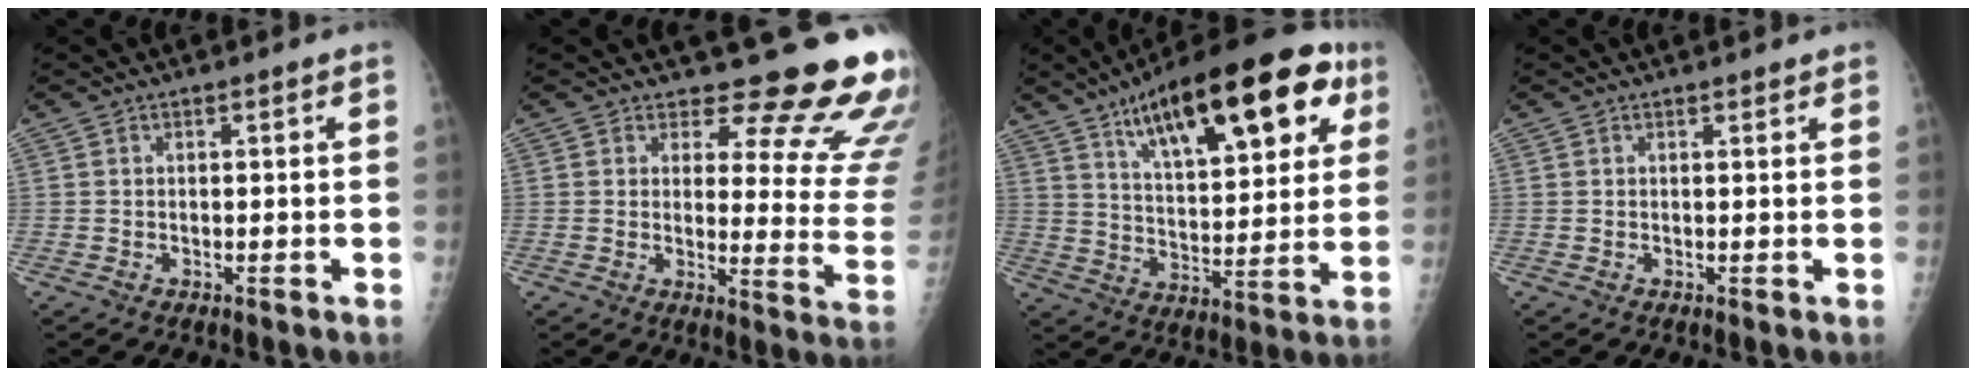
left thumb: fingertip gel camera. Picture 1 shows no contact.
{"total": 17.8, "force": [15.0, 6.0, 7.4], "torque": [-0.039, -0.137, 0.157]}
{"total": 26.0, "force": [12.6, 9.8, 20.4], "torque": [-0.275, -0.014, 0.194]}
{"total": 1.0, "force": [0.9, 0.4, 0.3], "torque": [0.000, -0.002, 0.010]}